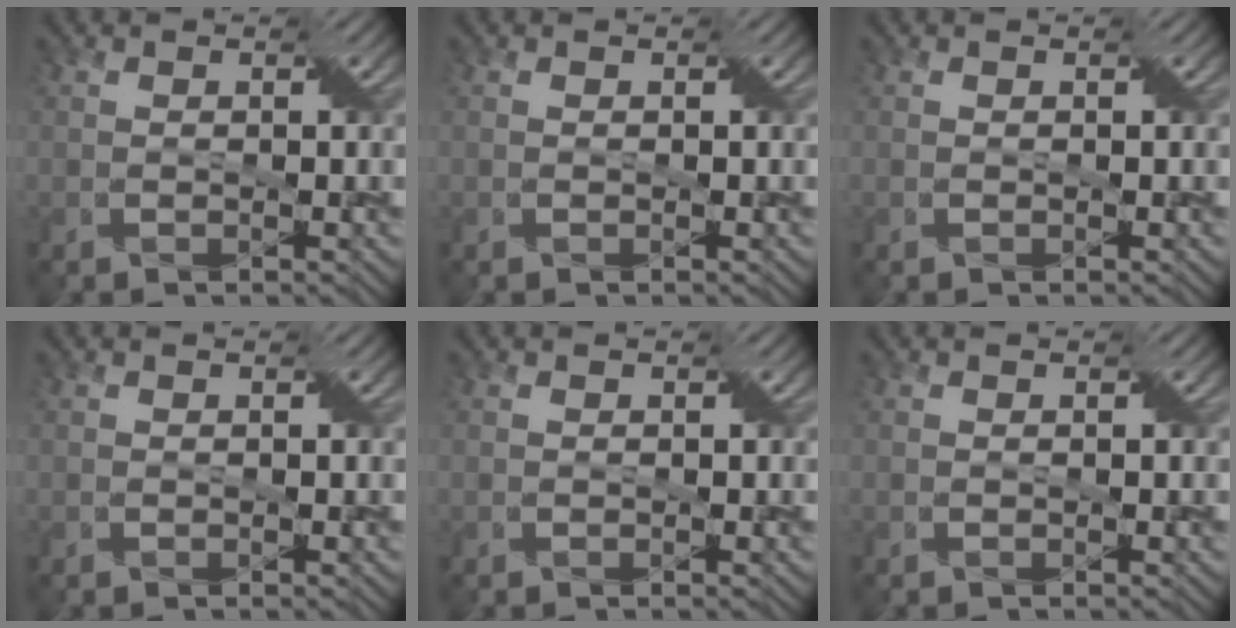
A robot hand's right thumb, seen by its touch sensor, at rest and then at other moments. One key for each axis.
{"total": 0.0}
{"total": 0.0}
{"total": 0.0}
{"total": 0.0}
{"total": 0.0}